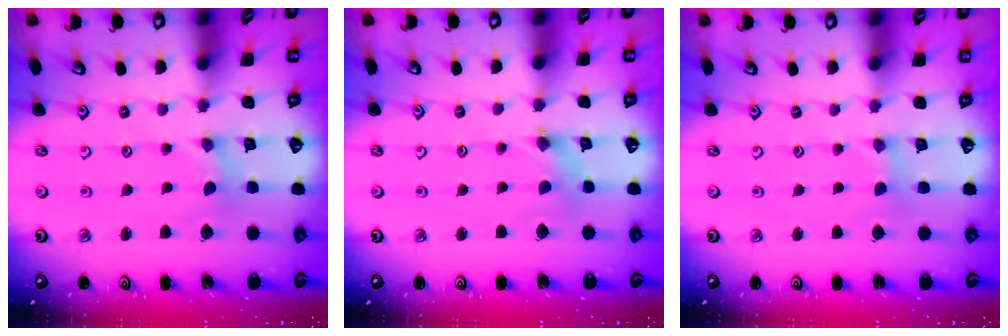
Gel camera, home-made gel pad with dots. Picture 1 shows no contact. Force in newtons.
{"total": 1.2, "press": 1.1, "slide": 0.2}
{"total": 1.7, "press": 1.7, "slide": 0.3}